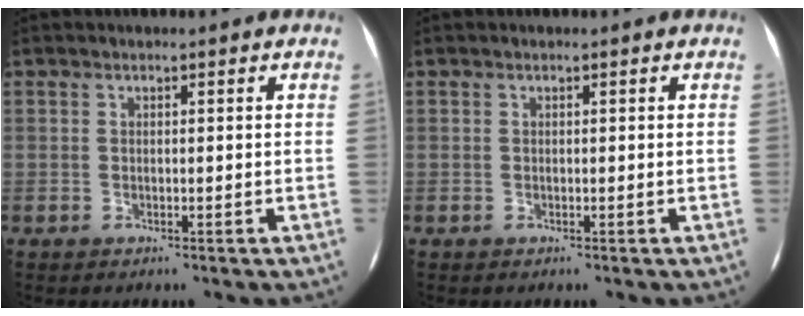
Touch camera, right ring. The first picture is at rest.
{"total": 0.0}